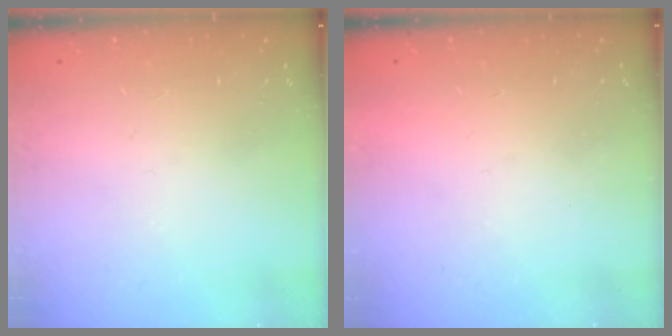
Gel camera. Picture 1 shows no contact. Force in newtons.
{"total": 1.5, "press": 1.5, "slide": 0.1}